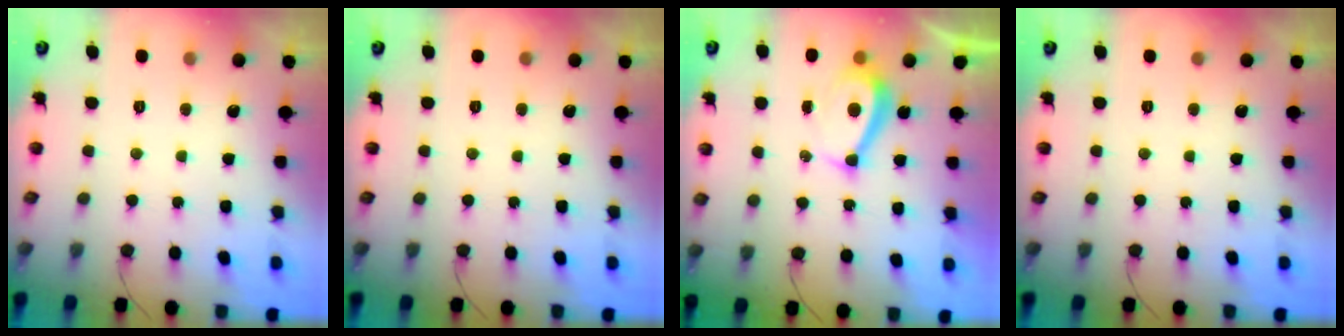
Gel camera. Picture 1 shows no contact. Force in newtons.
{"total": 0.0}
{"total": 7.2, "press": 7.2, "slide": 0.2}
{"total": 0.0}